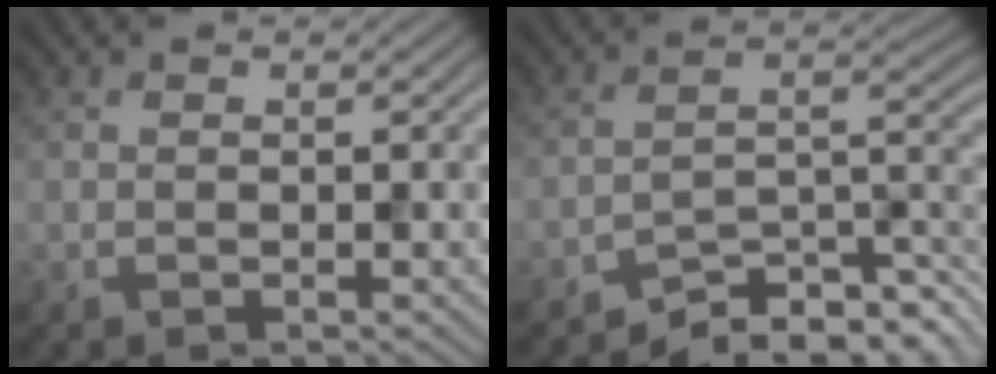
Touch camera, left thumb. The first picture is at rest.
{"total": 7.8, "force": [-6.1, 2.3, 4.3], "torque": [-0.057, -0.003, -0.115]}